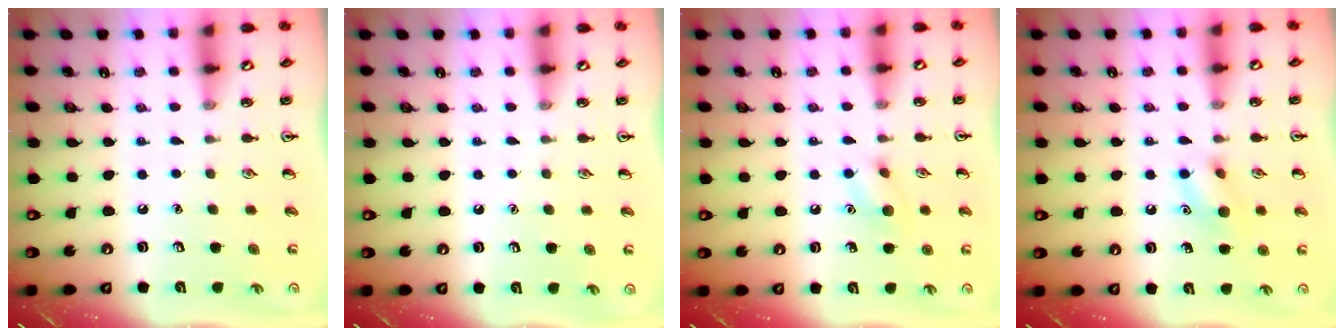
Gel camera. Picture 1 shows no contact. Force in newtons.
{"total": 0.0}
{"total": 7.5, "press": 7.3, "slide": 1.5}
{"total": 9.2, "press": 9.2, "slide": 1.2}